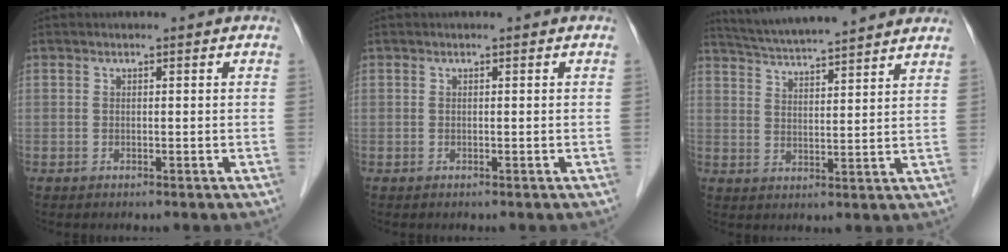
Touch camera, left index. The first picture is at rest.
{"total": 0.0}
{"total": 16.1, "force": [14.5, 0.7, 7.0], "torque": [-0.122, 0.027, 0.206]}